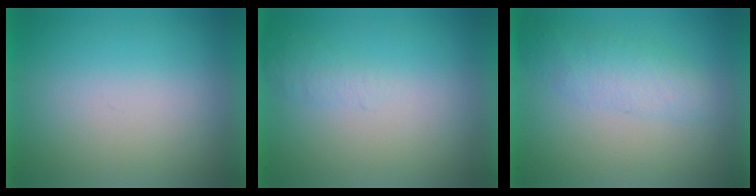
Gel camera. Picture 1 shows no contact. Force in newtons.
{"total": 1.1}
{"total": 2.3}